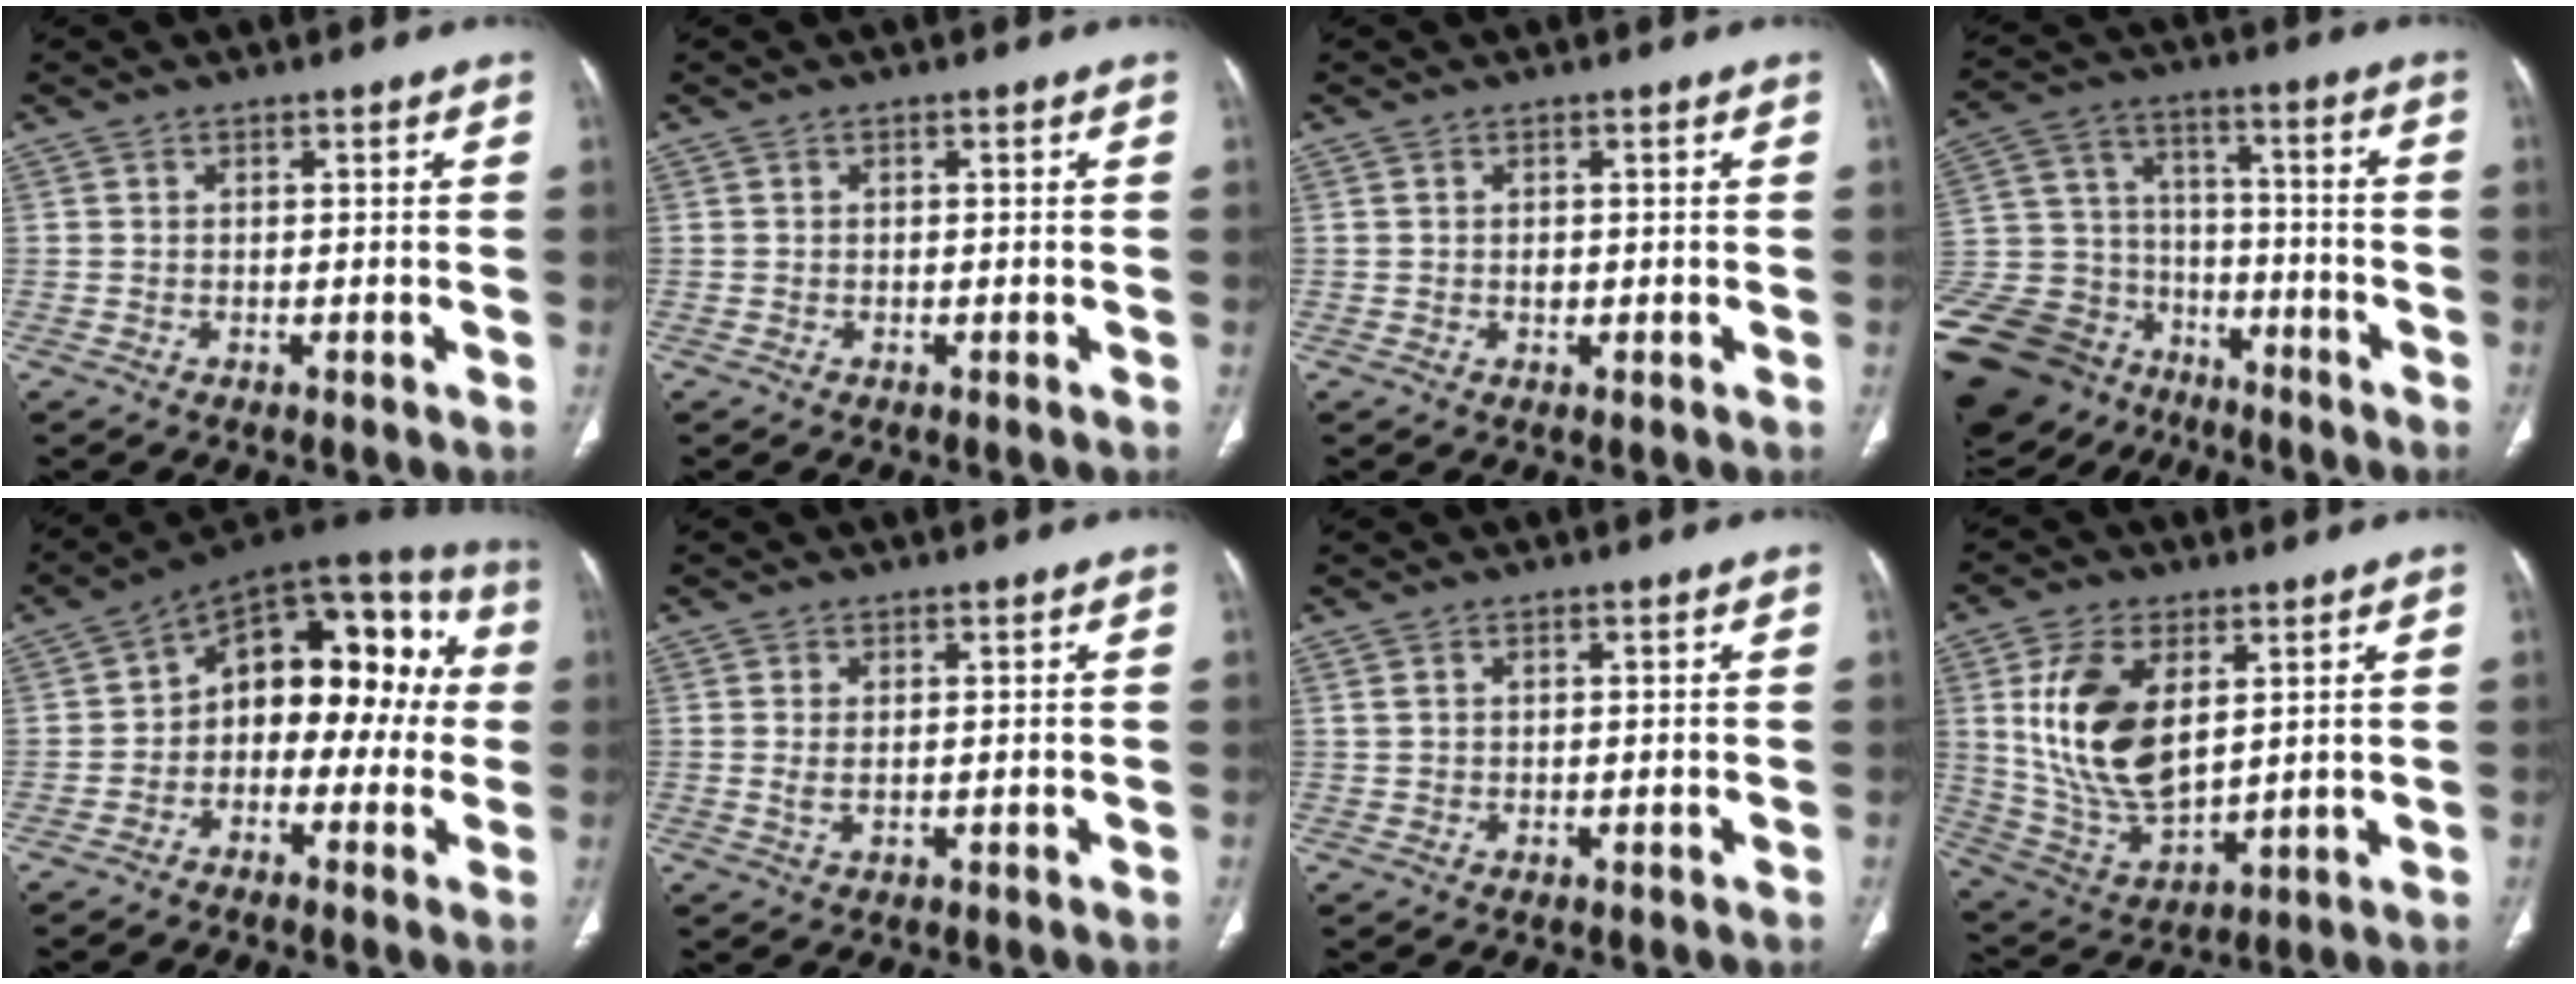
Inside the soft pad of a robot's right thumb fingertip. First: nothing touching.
{"total": 0.0}
{"total": 1.0, "force": [0.0, 0.7, 0.7], "torque": [-0.012, 0.002, 0.002]}
{"total": 32.8, "force": [-16.9, 23.2, 15.9], "torque": [-0.433, 0.061, -0.282]}
{"total": 17.0, "force": [-0.3, 10.7, 13.2], "torque": [-0.123, 0.060, -0.024]}
{"total": 1.6, "force": [0.3, 0.7, 1.5], "torque": [-0.035, 0.000, 0.013]}
{"total": 0.9, "force": [0.5, 0.4, 0.5], "torque": [-0.013, 0.010, 0.016]}
{"total": 16.7, "force": [4.5, 9.2, 13.2], "torque": [-0.247, -0.023, 0.101]}